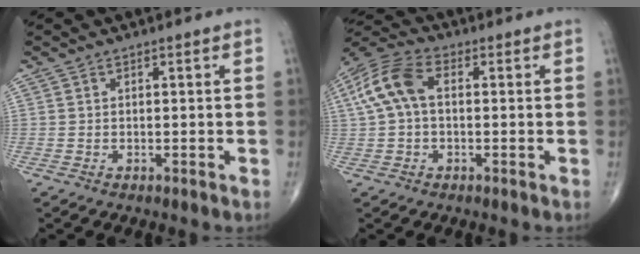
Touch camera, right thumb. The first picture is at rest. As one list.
[{"total": 10.3, "force": [1.2, 6.2, 8.1], "torque": [-0.177, 0.031, 0.016]}]